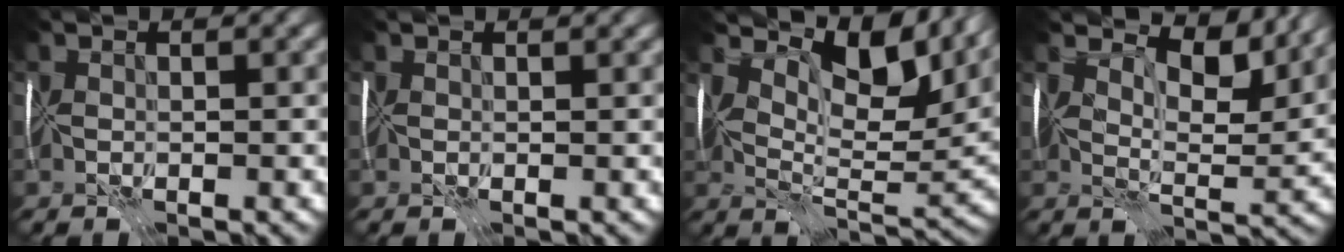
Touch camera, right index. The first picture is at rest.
{"total": 1.7, "force": [1.4, 0.5, 0.9], "torque": [-0.005, 0.005, 0.016]}
{"total": 11.5, "force": [6.1, 5.1, 8.4], "torque": [-0.135, 0.001, 0.111]}
{"total": 8.1, "force": [6.3, 2.6, 4.4], "torque": [-0.073, 0.001, 0.092]}